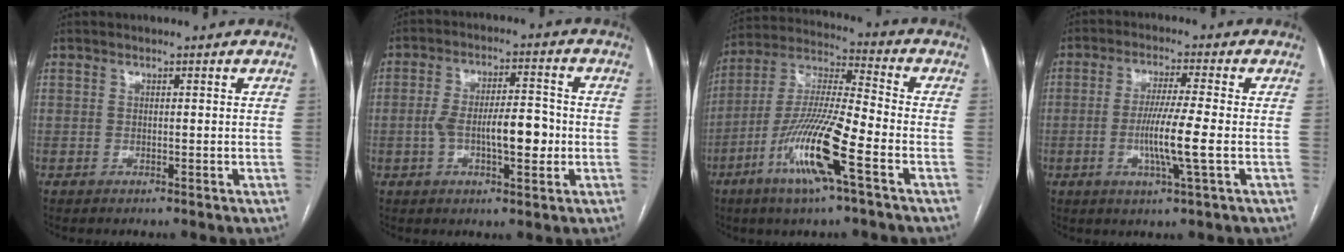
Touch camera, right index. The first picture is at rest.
{"total": 9.1, "force": [-1.5, 2.8, 8.5], "torque": [-0.151, 0.016, -0.022]}
{"total": 15.1, "force": [-6.6, 0.9, 13.5], "torque": [-0.274, -0.014, -0.128]}
{"total": 7.7, "force": [-1.5, -0.7, 7.5], "torque": [-0.141, -0.011, -0.030]}